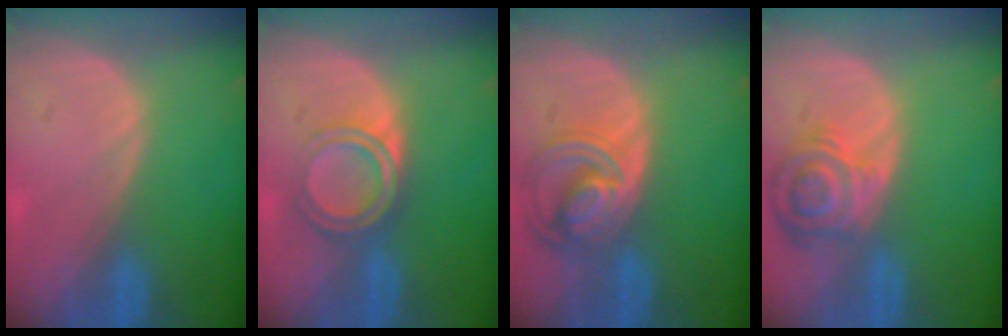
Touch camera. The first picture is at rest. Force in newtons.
{"total": 5.7, "press": 5.1, "slide": 2.5}
{"total": 8.5, "press": 7.4, "slide": 4.3}
{"total": 7.8, "press": 7.0, "slide": 3.6}